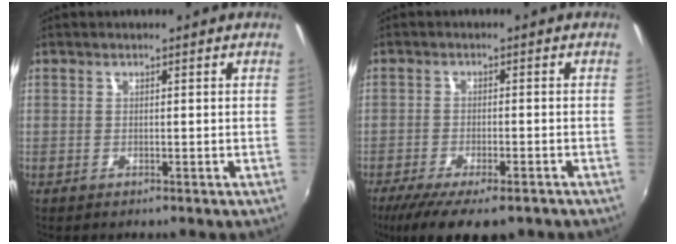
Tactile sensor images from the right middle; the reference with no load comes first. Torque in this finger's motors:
{"motor_torque": [1.12, -1.02, 0.16, 0.07]}